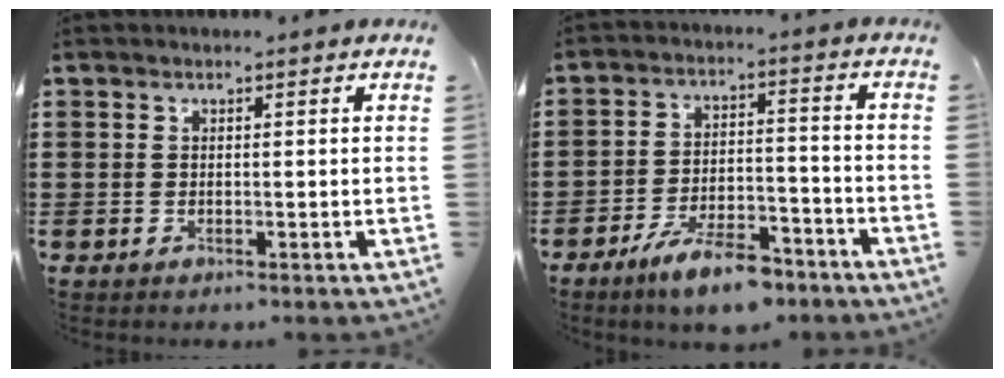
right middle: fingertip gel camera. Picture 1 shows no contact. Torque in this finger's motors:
{"motor_torque": [1.90, -0.24, 0.08, 0.07]}